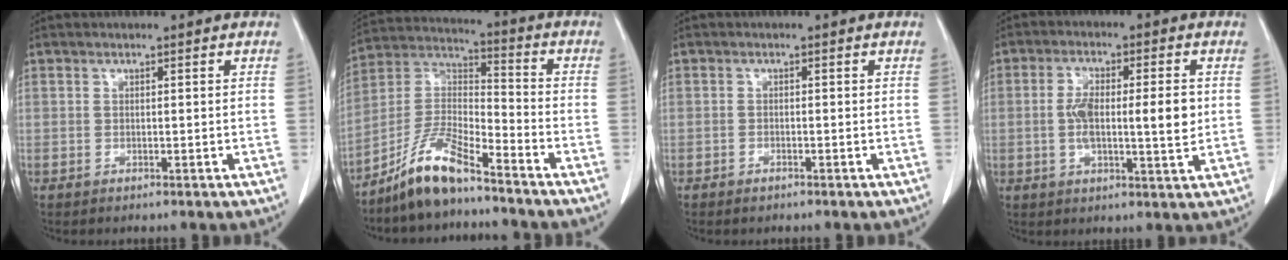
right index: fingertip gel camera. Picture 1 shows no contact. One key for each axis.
{"total": 10.2, "fx": -8.1, "fy": 1.8, "fz": 6.0, "tx": -0.129, "ty": 0.008, "tz": -0.156}
{"total": 0.7, "fx": -0.6, "fy": 0.3, "fz": 0.3, "tx": -0.006, "ty": 0.000, "tz": -0.005}
{"total": 9.6, "fx": 0.3, "fy": 2.6, "fz": 9.2, "tx": -0.159, "ty": 0.007, "tz": 0.003}